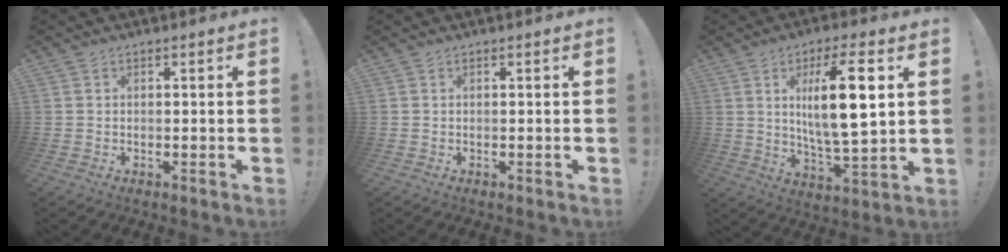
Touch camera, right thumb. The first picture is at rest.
{"total": 0.0}
{"total": 16.1, "force": [4.0, 3.9, 15.2], "torque": [-0.265, -0.013, 0.047]}